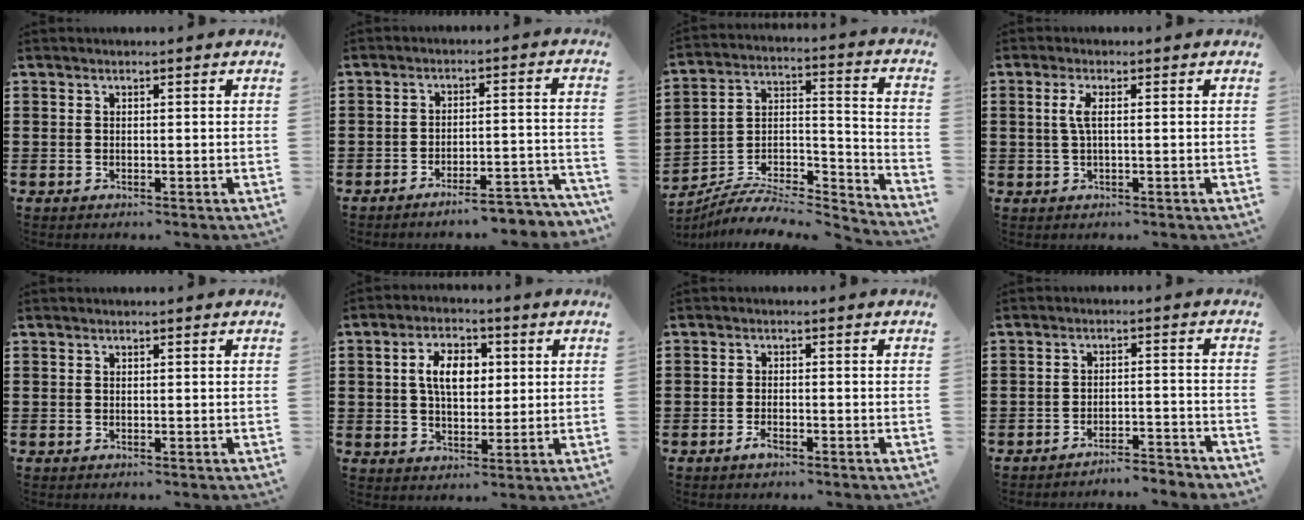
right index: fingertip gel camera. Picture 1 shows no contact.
{"total": 5.0, "force": [-4.7, -0.1, 1.9], "torque": [-0.032, -0.010, -0.089]}
{"total": 6.7, "force": [-5.9, 2.3, 2.2], "torque": [-0.033, 0.006, -0.115]}
{"total": 2.4, "force": [0.1, 0.4, 2.4], "torque": [-0.053, -0.002, -0.002]}
{"total": 0.0}
{"total": 6.6, "force": [1.1, 3.9, 5.2], "torque": [-0.105, 0.011, 0.014]}
{"total": 1.9, "force": [-1.2, 0.4, 1.4], "torque": [-0.034, -0.007, -0.023]}
{"total": 3.8, "force": [-3.7, -0.2, 0.5], "torque": [-0.013, -0.002, -0.079]}